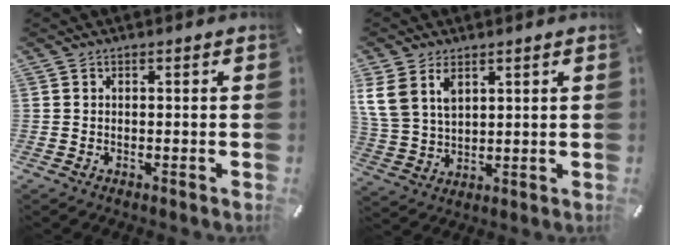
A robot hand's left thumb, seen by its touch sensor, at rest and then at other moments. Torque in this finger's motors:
{"motor_torque": [1.05, 1.60, 0.16, -0.16, 0.39]}